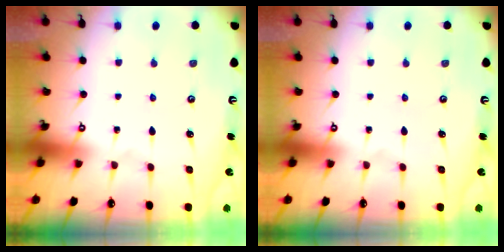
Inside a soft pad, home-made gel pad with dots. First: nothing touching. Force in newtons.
{"total": 0.0}